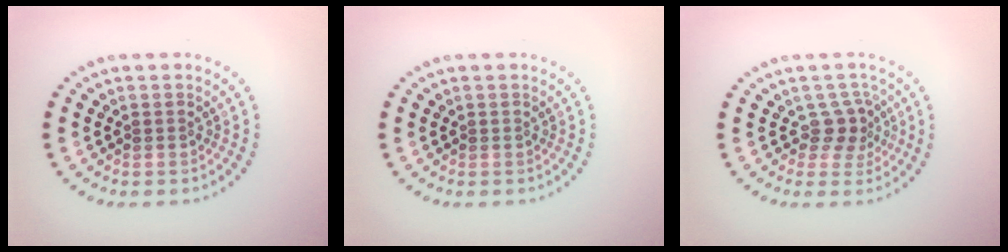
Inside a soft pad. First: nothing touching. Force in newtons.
{"total": 0.0}
{"total": 2.2, "press": 1.8, "slide": 1.4}